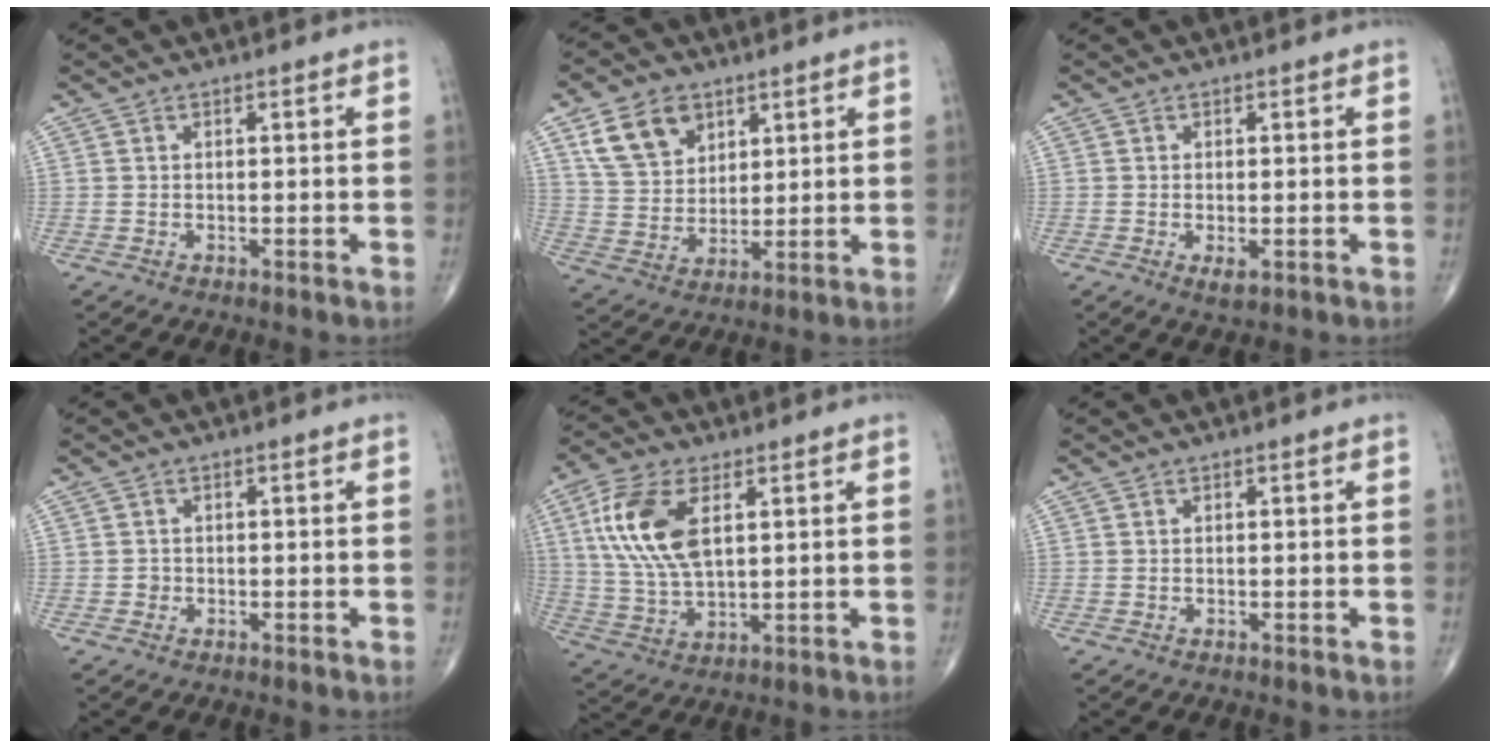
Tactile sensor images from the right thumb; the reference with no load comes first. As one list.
[{"total": 10.7, "force": [5.4, 7.5, 5.3], "torque": [-0.076, -0.021, 0.109]}, {"total": 2.2, "force": [-0.7, 0.9, 1.9], "torque": [-0.033, -0.005, -0.010]}, {"total": 0.8, "force": [-0.2, 0.8, 0.1], "torque": [0.004, 0.004, -0.005]}, {"total": 14.0, "force": [4.2, 7.0, 11.3], "torque": [-0.236, -0.006, 0.087]}, {"total": 0.0}]